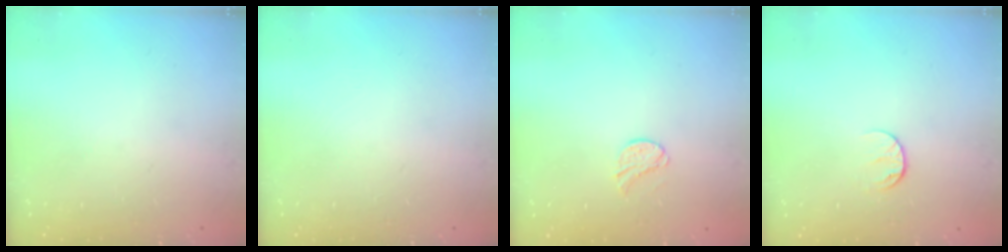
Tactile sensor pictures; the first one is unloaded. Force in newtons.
{"total": 0.0}
{"total": 6.6, "press": 6.6, "slide": 0.5}
{"total": 6.8, "press": 6.8, "slide": 0.4}